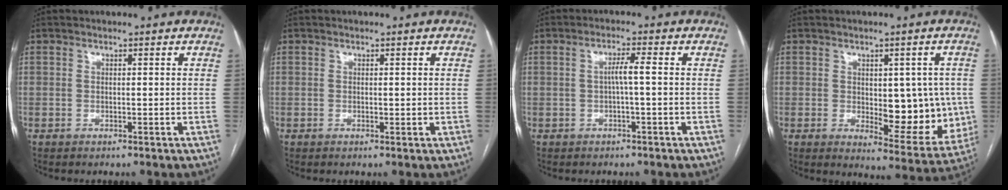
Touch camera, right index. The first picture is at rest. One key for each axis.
{"total": 0.7, "fx": 0.2, "fy": 0.4, "fz": 0.5, "tx": -0.002, "ty": 0.001, "tz": 0.005}
{"total": 2.7, "fx": -0.1, "fy": -0.2, "fz": 2.7, "tx": -0.045, "ty": 0.003, "tz": -0.002}
{"total": 11.8, "fx": -0.1, "fy": 5.4, "fz": 10.5, "tx": -0.112, "ty": -0.001, "tz": 0.018}